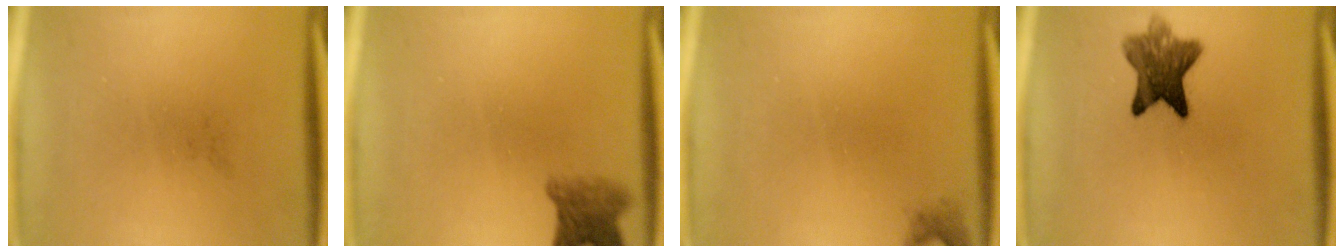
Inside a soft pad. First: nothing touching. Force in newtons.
{"total": 4.1}
{"total": 1.1}
{"total": 7.9}